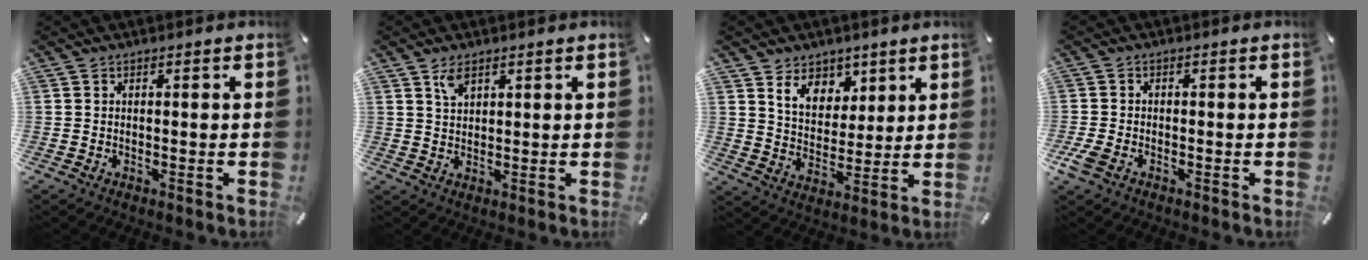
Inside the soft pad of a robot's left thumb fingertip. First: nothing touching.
{"total": 3.3, "force": [2.2, 1.7, 1.8], "torque": [-0.032, -0.004, 0.040]}
{"total": 8.7, "force": [5.7, 6.2, 2.1], "torque": [-0.036, -0.034, 0.104]}
{"total": 3.0, "force": [-1.7, 1.7, 1.8], "torque": [-0.048, -0.002, -0.033]}